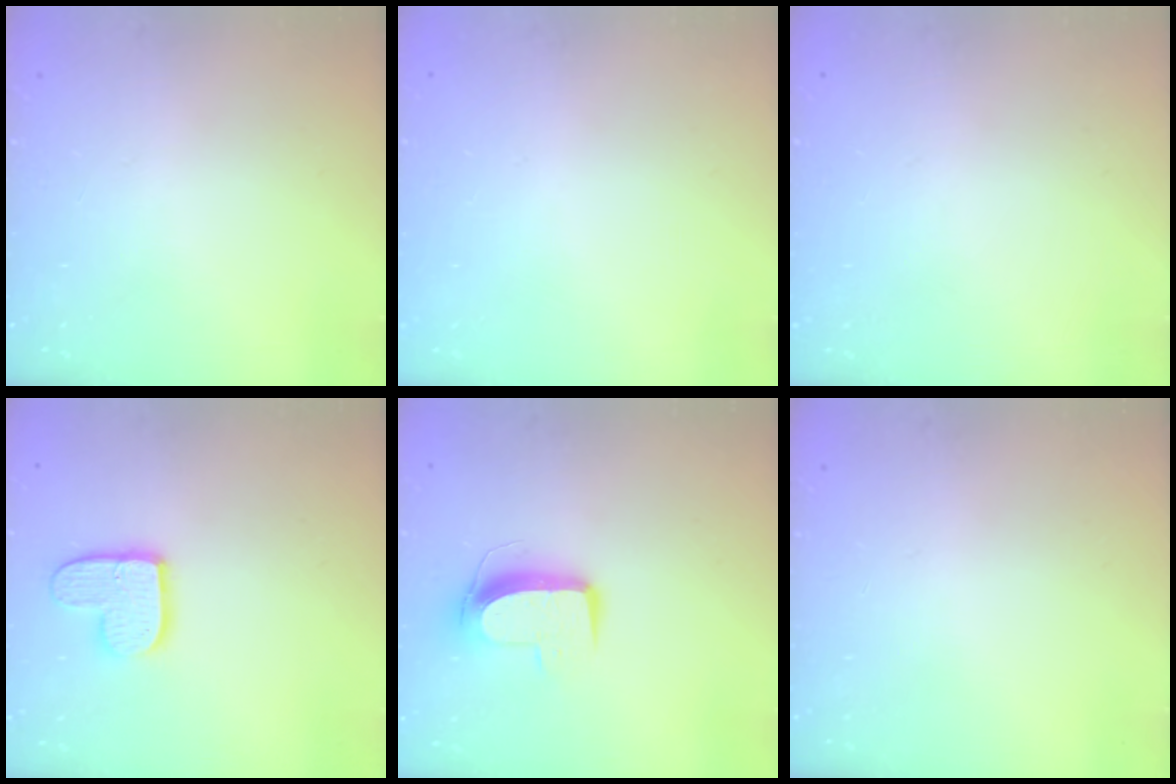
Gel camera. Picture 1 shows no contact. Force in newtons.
{"total": 0.0}
{"total": 0.0}
{"total": 11.5, "press": 11.4, "slide": 1.0}
{"total": 10.0, "press": 9.9, "slide": 0.8}
{"total": 0.0}